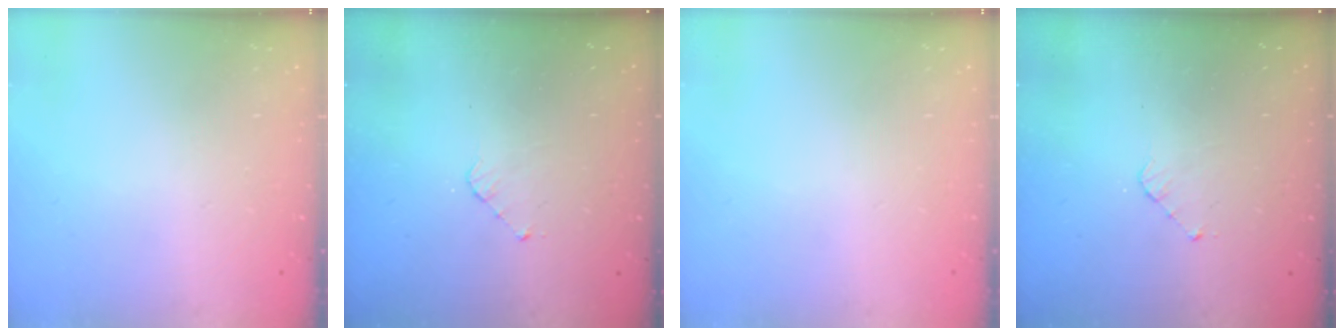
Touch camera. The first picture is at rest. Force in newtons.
{"total": 3.0, "press": 2.9, "slide": 0.2}
{"total": 0.0}
{"total": 3.0, "press": 2.9, "slide": 0.2}